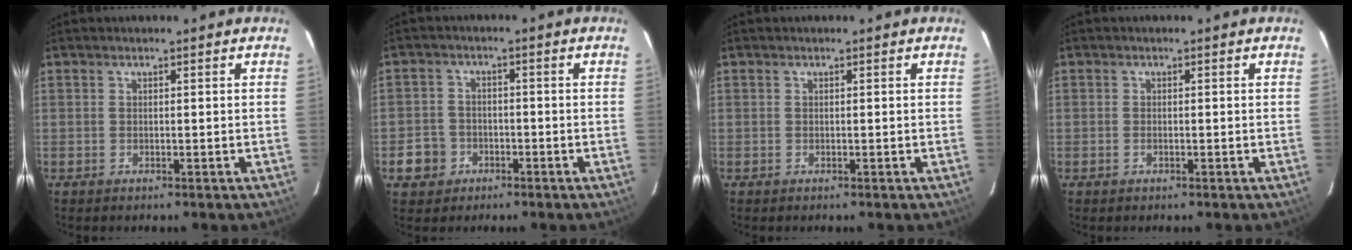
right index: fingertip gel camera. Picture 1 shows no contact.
{"total": 5.4, "force": [-2.6, 4.6, 0.9], "torque": [-0.030, 0.018, -0.040]}
{"total": 0.0}
{"total": 0.7, "force": [-0.3, 0.4, 0.4], "torque": [-0.010, -0.001, -0.006]}